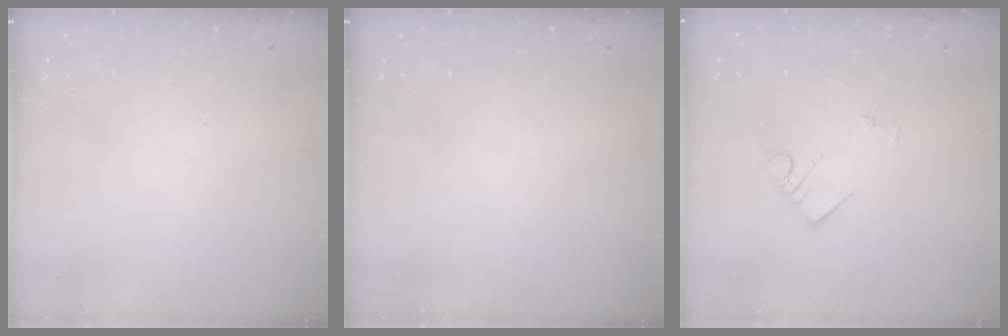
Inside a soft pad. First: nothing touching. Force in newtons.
{"total": 0.0}
{"total": 3.8, "press": 3.7, "slide": 0.6}